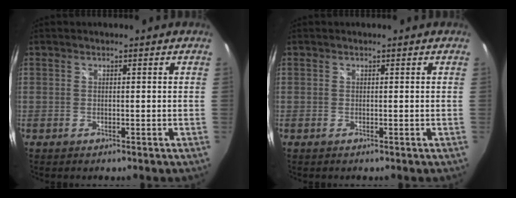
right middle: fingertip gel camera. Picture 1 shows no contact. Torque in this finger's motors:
{"motor_torque": [0.00, 0.00, 0.00, 0.01]}